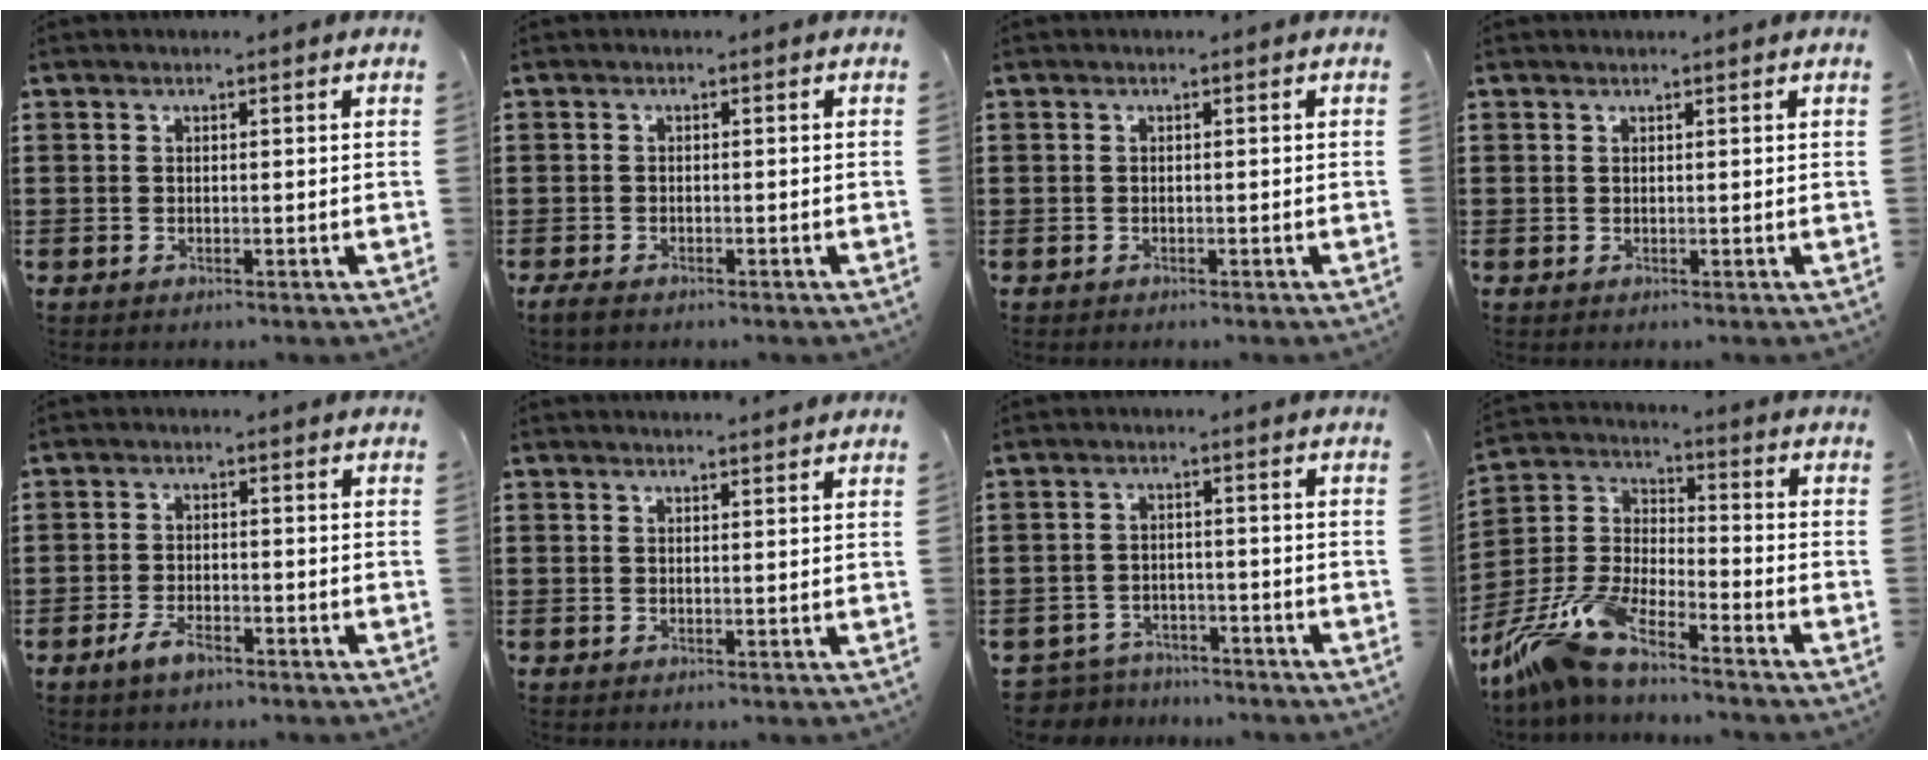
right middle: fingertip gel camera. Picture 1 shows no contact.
{"total": 1.5, "force": [-1.2, 0.7, 0.5], "torque": [-0.022, -0.001, -0.027]}
{"total": 0.7, "force": [-0.6, 0.2, 0.0], "torque": [-0.002, 0.002, -0.013]}
{"total": 0.0}
{"total": 3.6, "force": [-2.4, 1.4, 2.3], "torque": [-0.053, 0.001, -0.049]}
{"total": 1.2, "force": [1.2, -0.1, 0.1], "torque": [0.001, -0.003, 0.021]}
{"total": 4.1, "force": [-4.0, 0.7, -0.3], "torque": [-0.020, -0.005, -0.091]}
{"total": 11.0, "force": [-9.5, 1.8, 5.2], "torque": [-0.129, 0.008, -0.195]}